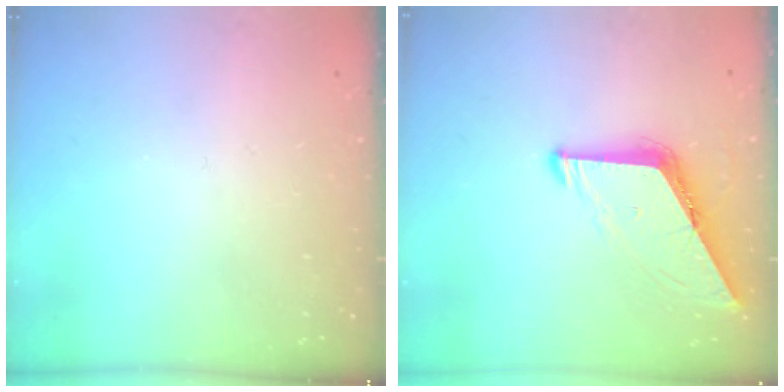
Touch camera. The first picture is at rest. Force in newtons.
{"total": 8.6, "press": 8.5, "slide": 0.9}